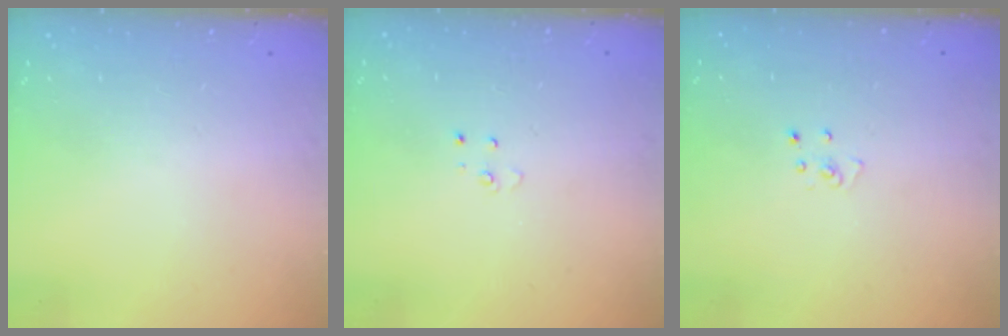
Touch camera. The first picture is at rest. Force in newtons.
{"total": 3.0, "press": 2.9, "slide": 0.3}
{"total": 2.5, "press": 2.5, "slide": 0.3}